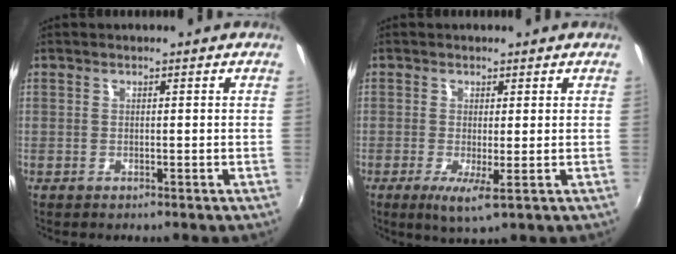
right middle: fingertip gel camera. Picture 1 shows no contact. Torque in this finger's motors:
{"motor_torque": [-0.26, -0.63, -0.04, 0.00]}